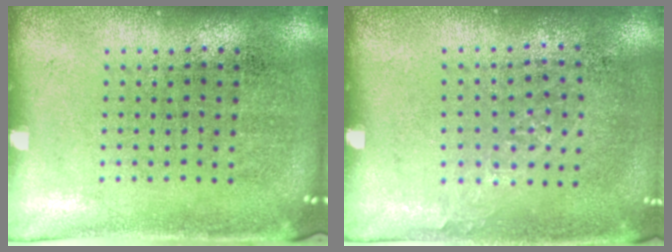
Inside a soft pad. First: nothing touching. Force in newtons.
{"total": 0.8, "press": 0.7, "slide": 0.4}